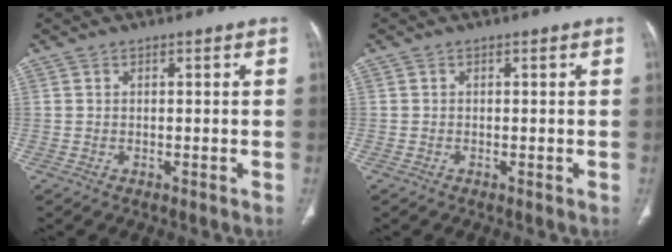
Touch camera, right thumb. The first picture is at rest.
{"total": 0.0}